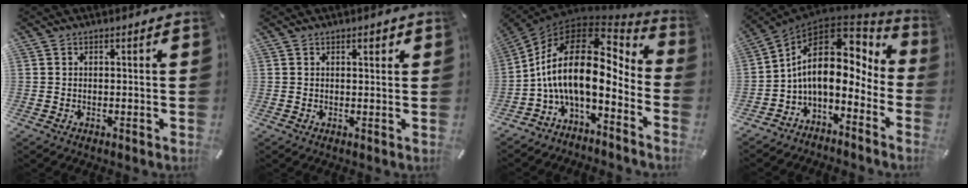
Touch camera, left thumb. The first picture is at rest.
{"total": 1.8, "force": [0.9, 0.8, 1.3], "torque": [-0.020, 0.000, 0.013]}
{"total": 20.2, "force": [0.4, 9.9, 17.7], "torque": [-0.365, -0.032, 0.005]}
{"total": 14.4, "force": [2.3, 8.5, 11.3], "torque": [-0.211, -0.031, 0.041]}